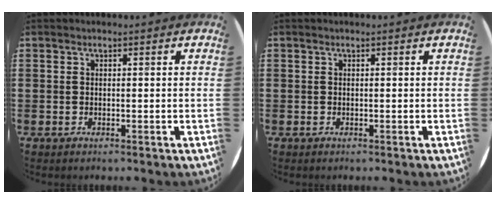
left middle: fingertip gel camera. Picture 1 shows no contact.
{"total": 0.0}